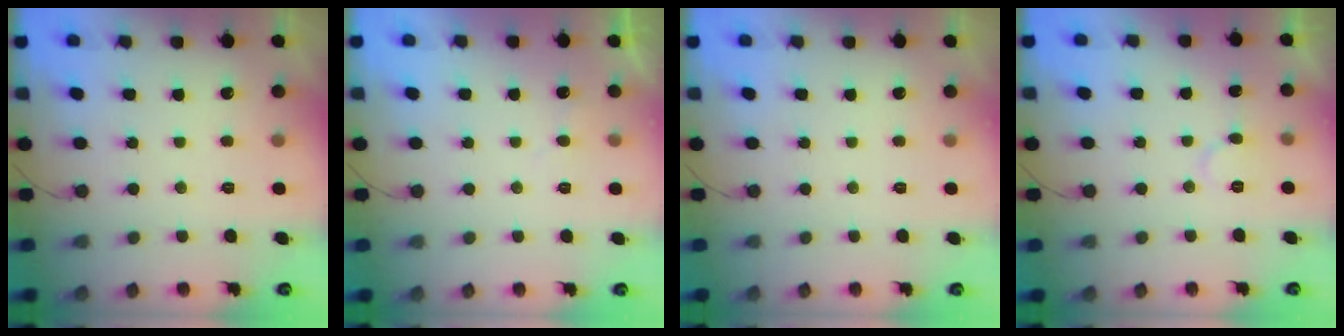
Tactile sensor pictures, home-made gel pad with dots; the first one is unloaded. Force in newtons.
{"total": 5.2, "press": 5.2, "slide": 0.5}
{"total": 0.0}
{"total": 4.5, "press": 4.5, "slide": 0.3}